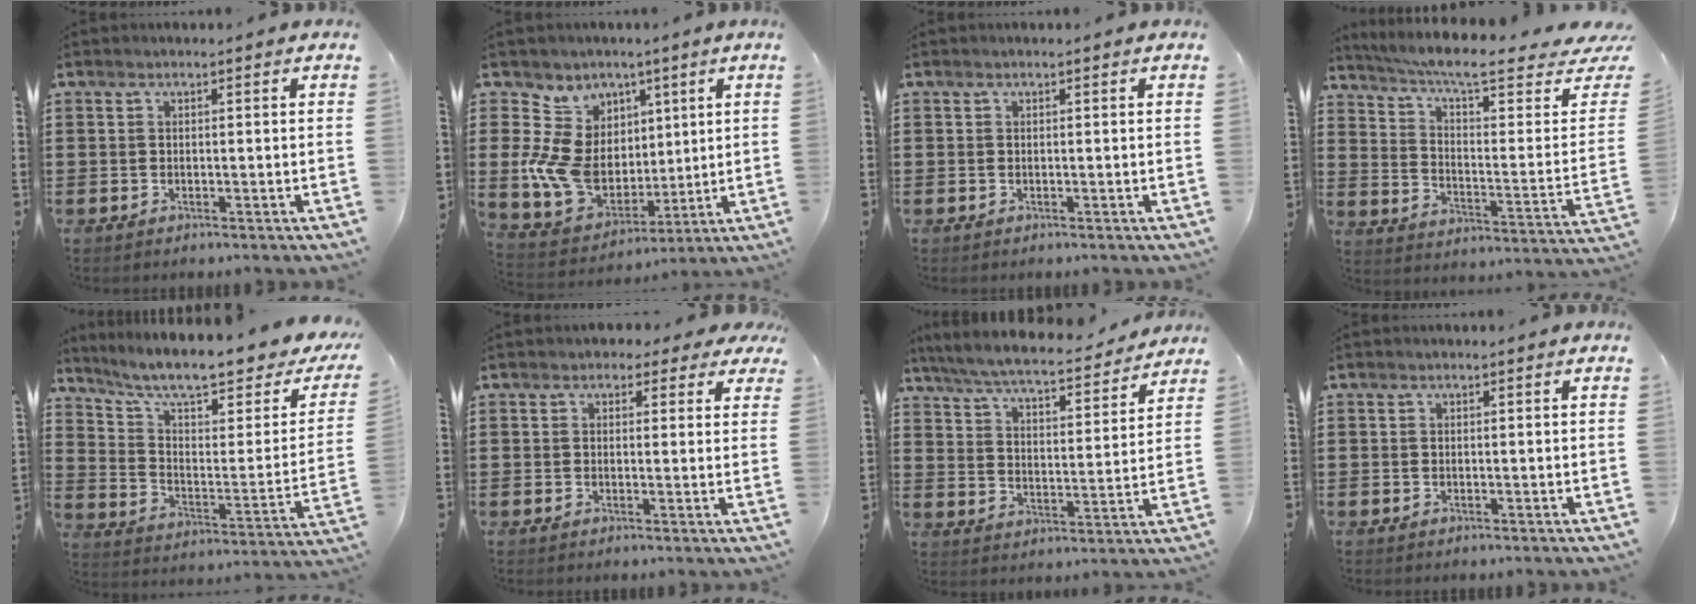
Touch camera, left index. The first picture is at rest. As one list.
[{"total": 12.3, "force": [1.0, 10.6, 6.2], "torque": [-0.182, -0.017, 0.025]}, {"total": 0.0}, {"total": 8.4, "force": [6.6, 0.9, 5.2], "torque": [-0.112, -0.051, 0.105]}, {"total": 9.6, "force": [7.7, 1.1, 5.7], "torque": [-0.126, -0.059, 0.124]}, {"total": 2.1, "force": [1.3, 1.4, 0.7], "torque": [-0.015, 0.008, 0.022]}, {"total": 6.5, "force": [6.1, 0.1, 2.3], "torque": [-0.070, -0.041, 0.102]}, {"total": 0.0}]